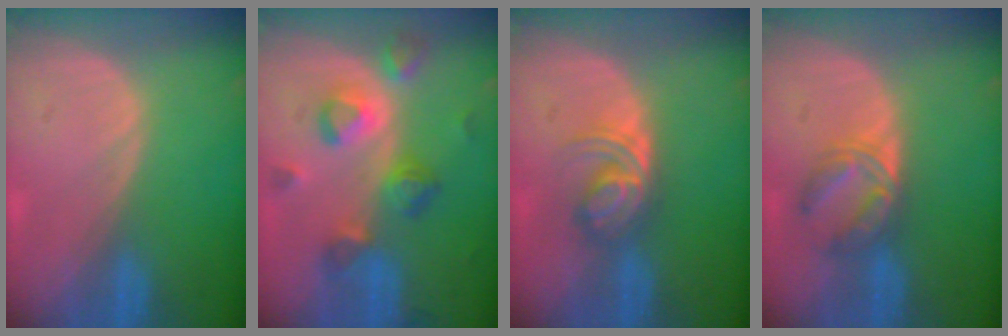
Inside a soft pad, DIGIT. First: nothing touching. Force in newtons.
{"total": 7.9, "press": 7.6, "slide": 2.0}
{"total": 5.9, "press": 5.1, "slide": 2.8}
{"total": 5.6, "press": 5.5, "slide": 1.1}